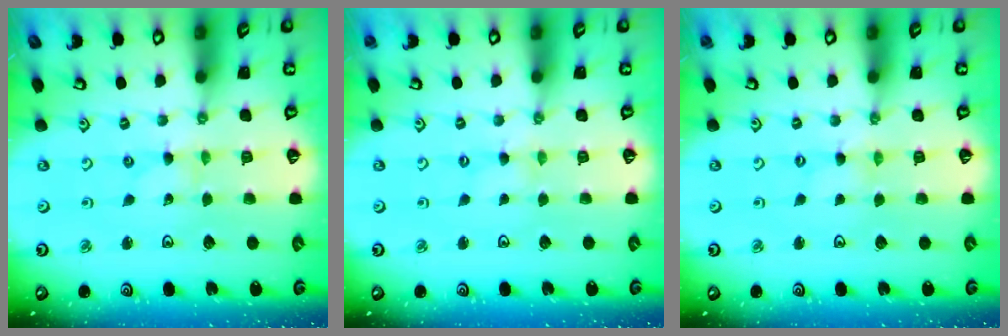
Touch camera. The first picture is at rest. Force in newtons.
{"total": 0.0}
{"total": 0.0}